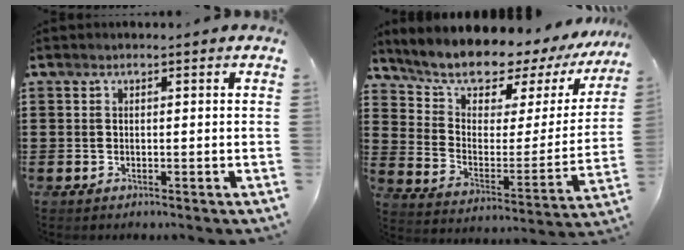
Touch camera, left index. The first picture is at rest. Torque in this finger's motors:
{"motor_torque": [2.14, 0.00, 1.05, 0.21]}